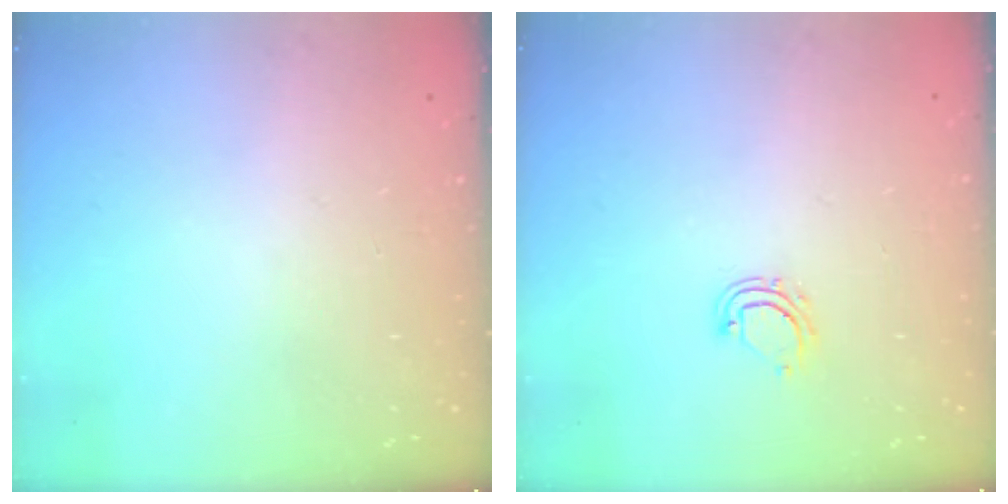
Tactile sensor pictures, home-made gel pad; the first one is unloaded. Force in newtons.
{"total": 5.4, "press": 5.4, "slide": 0.4}